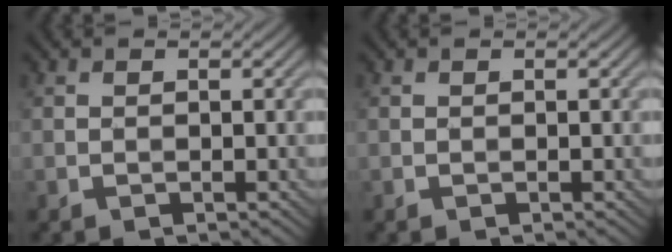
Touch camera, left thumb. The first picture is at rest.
{"total": 0.0}